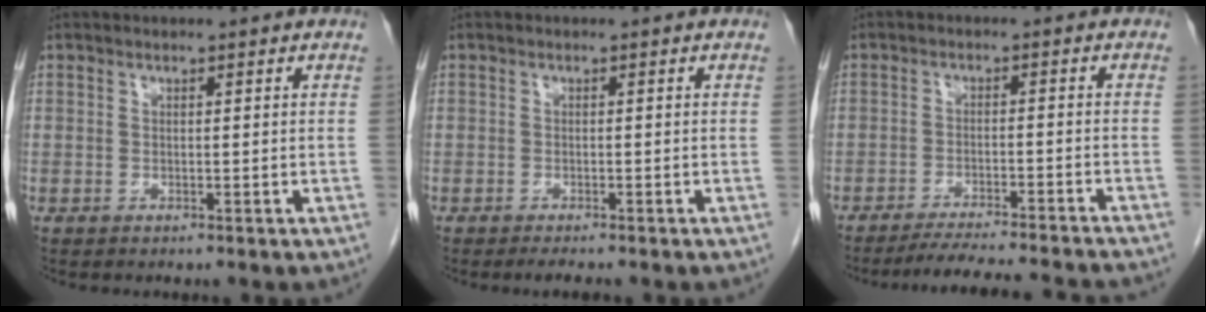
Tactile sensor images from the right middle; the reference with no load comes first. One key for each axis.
{"total": 1.9, "fx": -1.6, "fy": 0.2, "fz": 1.0, "tx": -0.016, "ty": -0.005, "tz": -0.020}
{"total": 13.3, "fx": -12.3, "fy": 0.0, "fz": 5.1, "tx": -0.063, "ty": -0.018, "tz": -0.168}